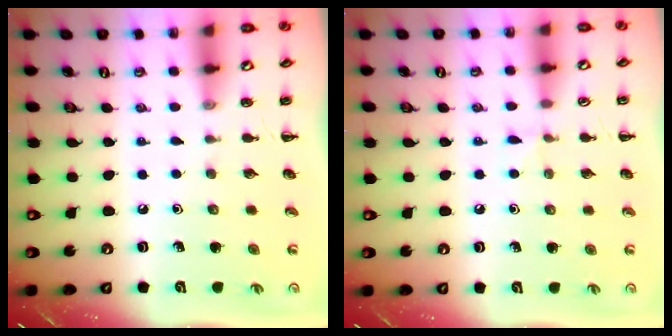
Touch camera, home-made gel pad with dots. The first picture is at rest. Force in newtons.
{"total": 3.3, "press": 3.1, "slide": 1.2}